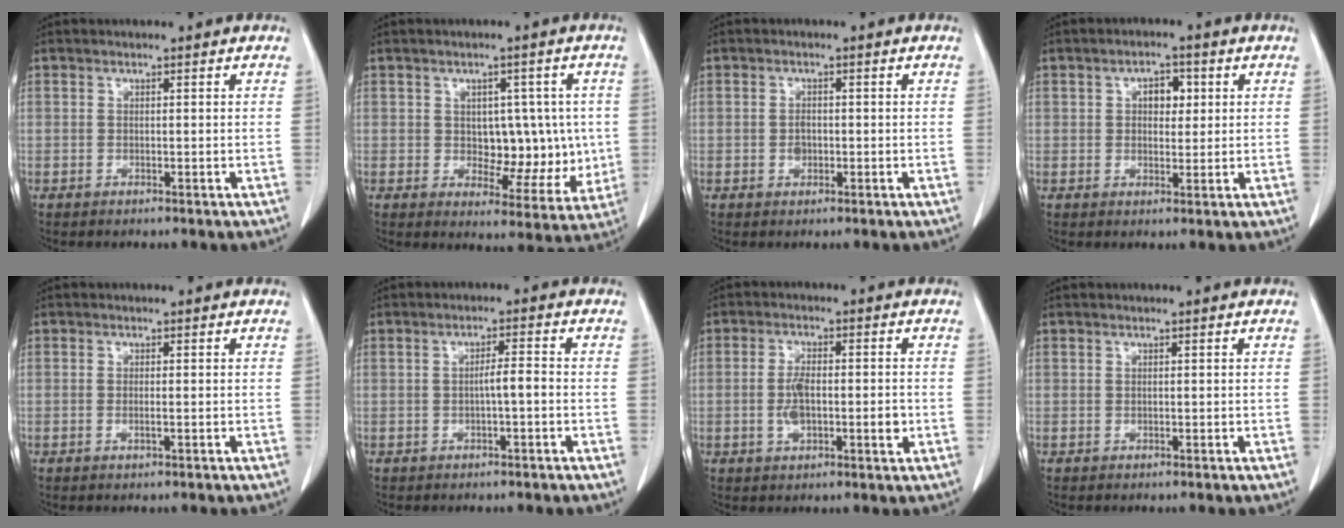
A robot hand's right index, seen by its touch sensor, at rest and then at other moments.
{"total": 8.7, "force": [0.3, 5.4, 6.8], "torque": [-0.067, 0.014, 0.018]}
{"total": 1.5, "force": [-0.3, 1.2, 1.0], "torque": [-0.017, 0.003, -0.002]}
{"total": 3.7, "force": [1.0, 2.2, 2.8], "torque": [-0.042, 0.010, 0.015]}
{"total": 0.9, "force": [-0.3, 0.1, 0.9], "torque": [-0.019, -0.002, -0.003]}
{"total": 2.6, "force": [-0.6, 0.1, 2.5], "torque": [-0.039, 0.004, -0.012]}
{"total": 6.2, "force": [-0.9, 2.2, 5.8], "torque": [-0.109, 0.003, -0.014]}
{"total": 0.0}